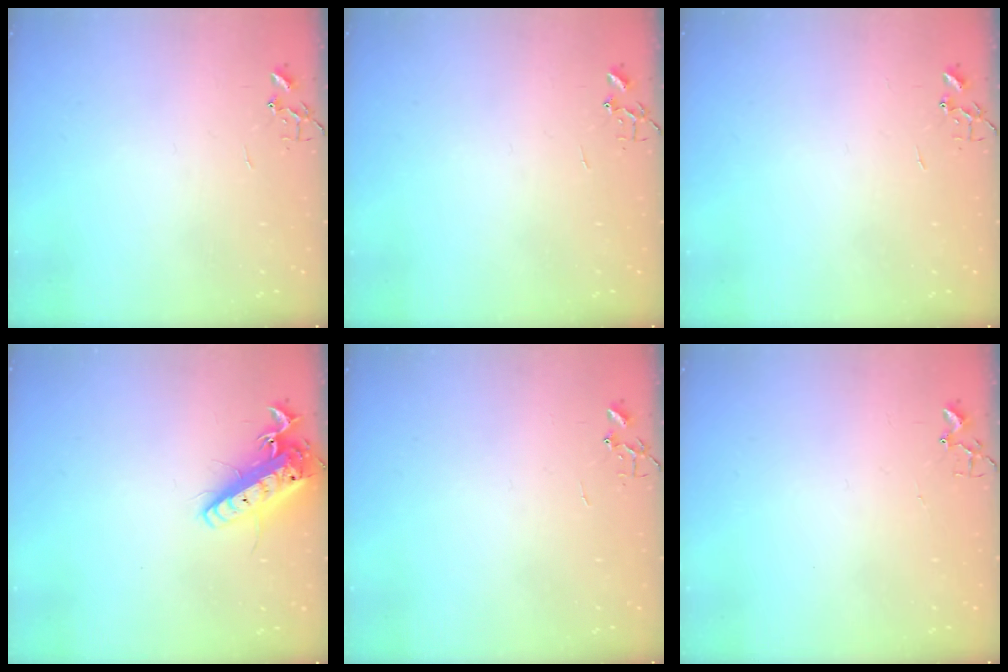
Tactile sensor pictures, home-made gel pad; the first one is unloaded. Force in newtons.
{"total": 0.0}
{"total": 0.0}
{"total": 15.2, "press": 14.9, "slide": 3.0}
{"total": 0.0}
{"total": 1.9, "press": 1.9, "slide": 0.2}